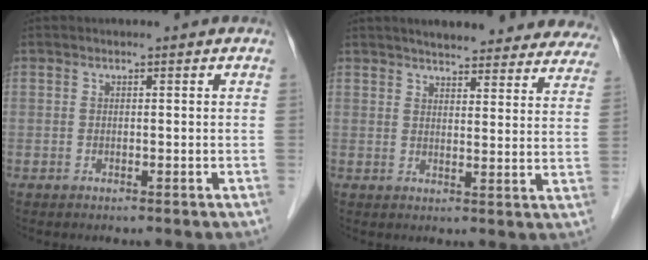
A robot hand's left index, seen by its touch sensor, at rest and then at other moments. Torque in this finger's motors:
{"motor_torque": [0.00, -1.13, 0.36, 0.11]}